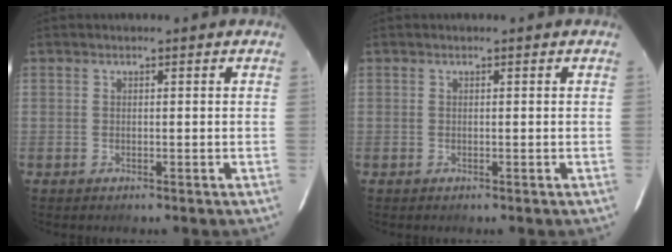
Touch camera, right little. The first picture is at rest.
{"total": 0.0}